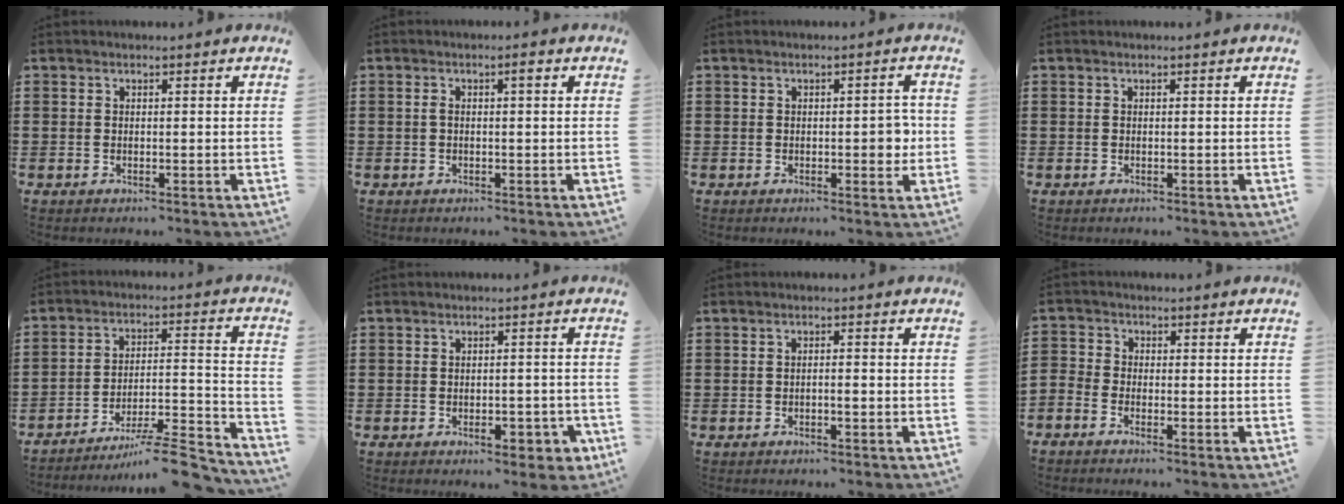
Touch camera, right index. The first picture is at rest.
{"total": 1.7, "force": [0.1, 0.3, 1.7], "torque": [-0.023, 0.000, -0.002]}
{"total": 3.0, "force": [-0.2, 1.4, 2.6], "torque": [-0.032, -0.003, -0.008]}
{"total": 0.0}
{"total": 9.3, "force": [-8.0, 0.8, 4.7], "torque": [-0.063, 0.015, -0.153]}
{"total": 3.7, "force": [-2.1, 1.7, 2.6], "torque": [-0.041, 0.004, -0.036]}
{"total": 1.0, "force": [-0.5, 0.0, 0.8], "torque": [-0.016, -0.006, -0.007]}
{"total": 1.7, "force": [-1.6, 0.2, 0.0], "torque": [-0.006, 0.001, -0.034]}